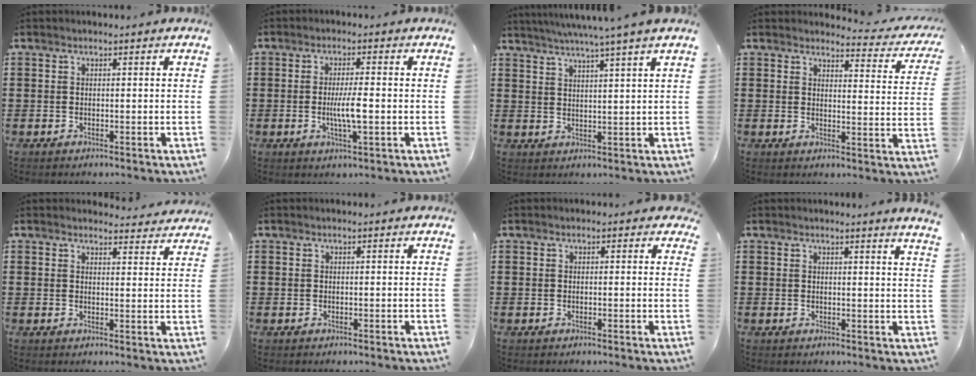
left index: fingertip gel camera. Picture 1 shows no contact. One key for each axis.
{"total": 4.7, "fx": -0.5, "fy": 0.6, "fz": 4.7, "tx": -0.088, "ty": -0.004, "tz": -0.012}
{"total": 4.5, "fx": 3.8, "fy": -1.2, "fz": 2.1, "tx": -0.051, "ty": -0.017, "tz": 0.062}
{"total": 3.3, "fx": 3.1, "fy": 0.5, "fz": 1.1, "tx": -0.027, "ty": -0.020, "tz": 0.052}
{"total": 2.8, "fx": 2.8, "fy": 0.5, "fz": 0.3, "tx": -0.006, "ty": -0.014, "tz": 0.050}
{"total": 0.0}
{"total": 0.6, "fx": 0.0, "fy": 0.5, "fz": 0.3, "tx": -0.008, "ty": 0.005, "tz": -0.002}
{"total": 1.7, "fx": 1.5, "fy": -0.6, "fz": 0.7, "tx": -0.007, "ty": -0.008, "tz": 0.027}